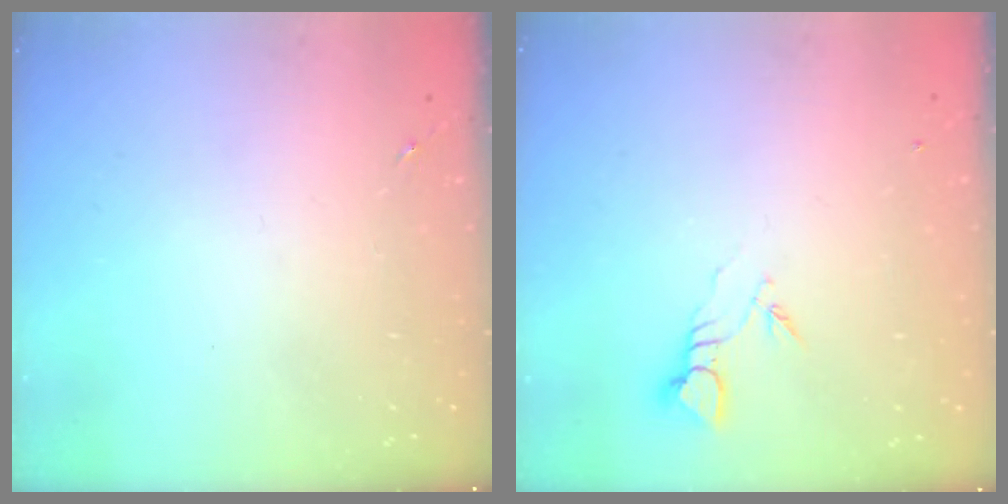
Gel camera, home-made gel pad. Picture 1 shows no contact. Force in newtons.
{"total": 3.7, "press": 3.7, "slide": 0.3}